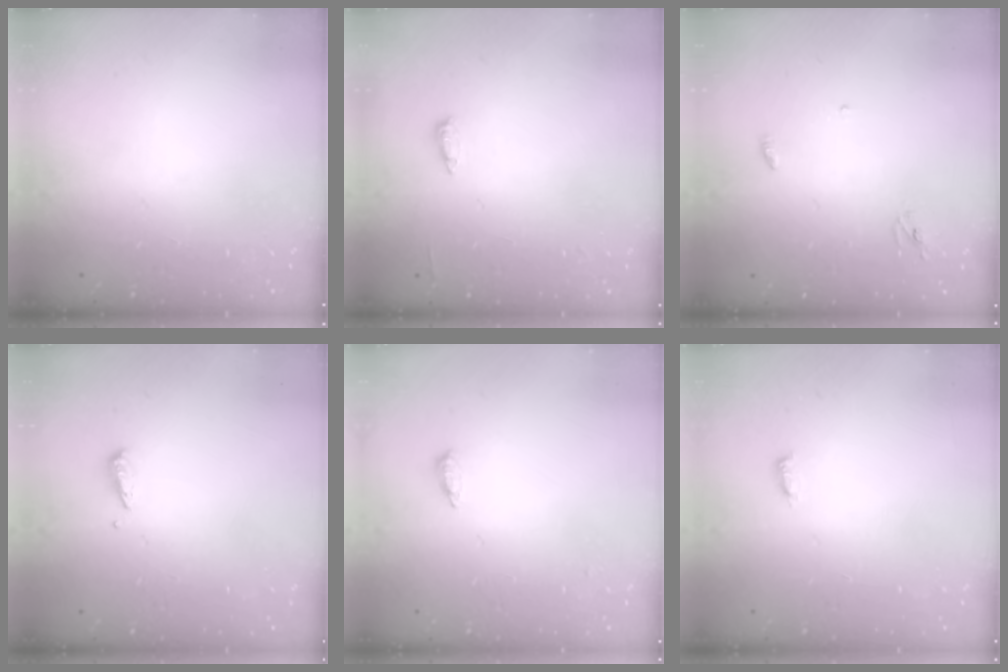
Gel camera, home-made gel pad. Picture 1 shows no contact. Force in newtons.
{"total": 4.5, "press": 4.4, "slide": 1.0}
{"total": 2.8, "press": 2.8, "slide": 0.2}
{"total": 2.9, "press": 2.9, "slide": 0.4}
{"total": 3.9, "press": 3.8, "slide": 0.6}
{"total": 3.4, "press": 3.4, "slide": 0.3}